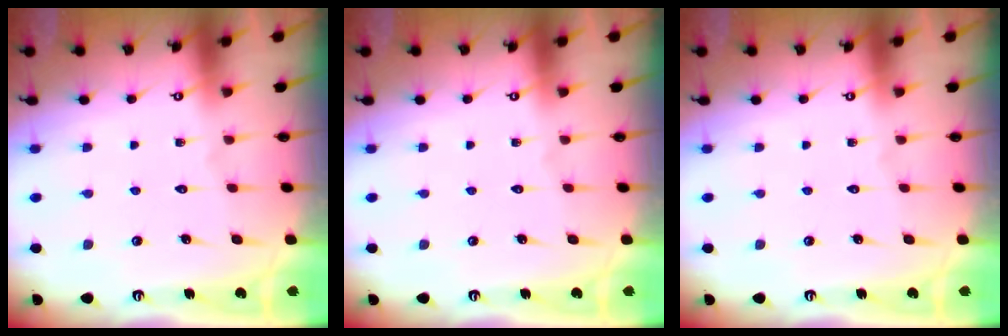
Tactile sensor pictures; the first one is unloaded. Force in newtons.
{"total": 0.0}
{"total": 0.0}